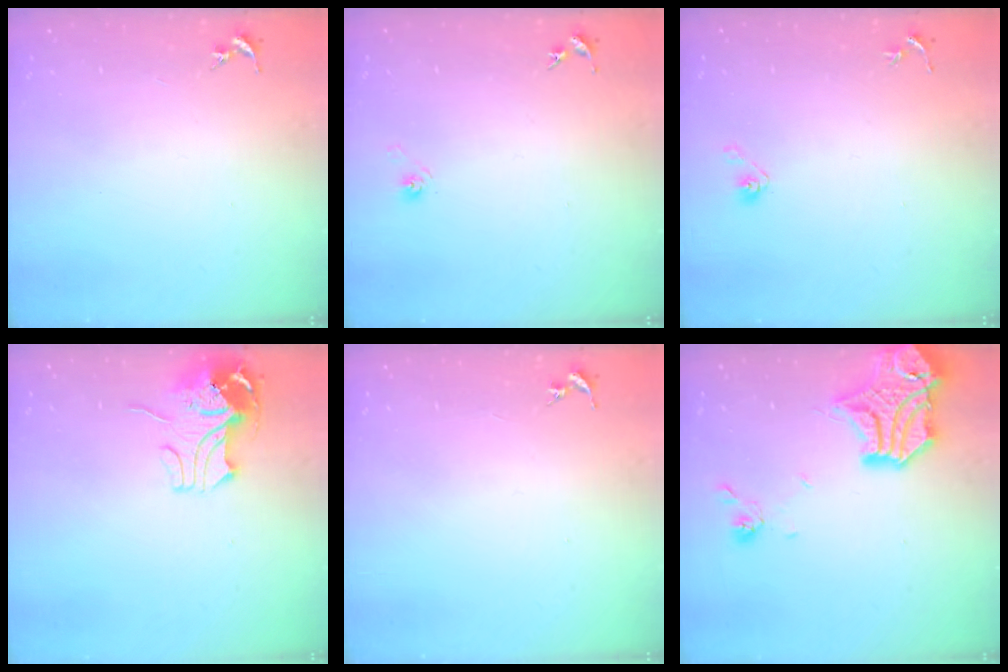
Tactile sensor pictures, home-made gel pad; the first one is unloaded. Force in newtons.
{"total": 2.9, "press": 2.6, "slide": 1.4}
{"total": 4.0, "press": 3.6, "slide": 1.8}
{"total": 10.9, "press": 10.9, "slide": 1.1}
{"total": 0.0}
{"total": 18.4, "press": 18.3, "slide": 2.2}